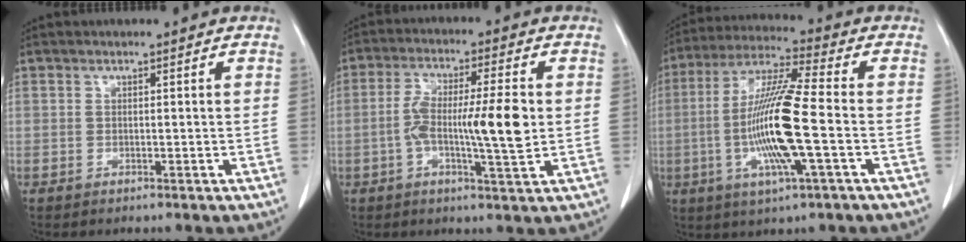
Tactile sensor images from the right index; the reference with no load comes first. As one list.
[{"total": 10.8, "force": [-0.7, 1.3, 10.7], "torque": [-0.191, 0.007, -0.016]}, {"total": 14.8, "force": [-2.7, 0.6, 14.5], "torque": [-0.294, -0.008, -0.058]}]